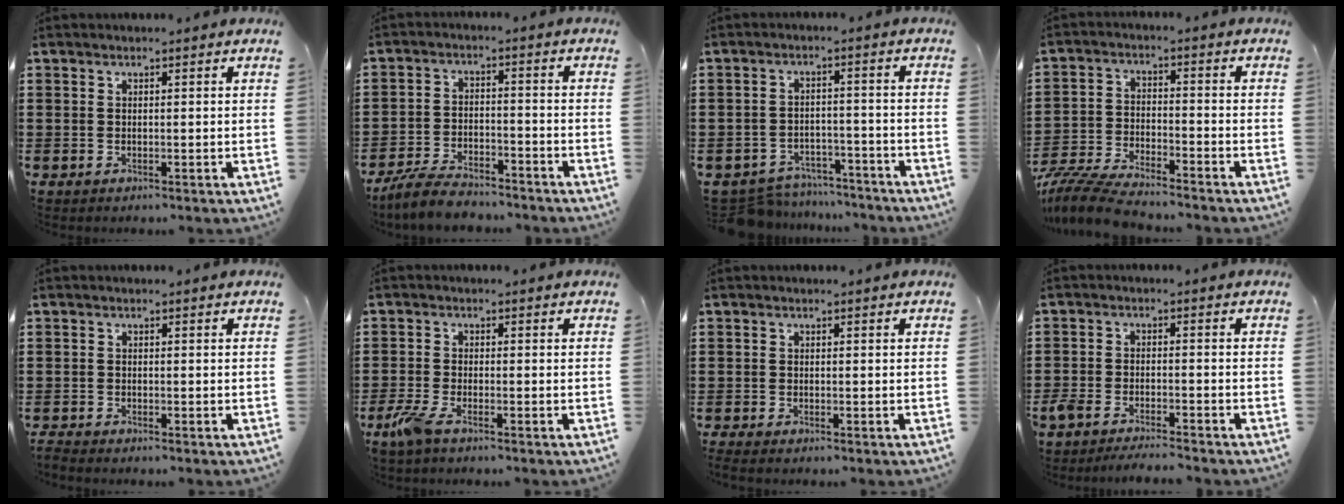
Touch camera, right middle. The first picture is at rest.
{"total": 5.9, "force": [-5.4, 1.2, 2.0], "torque": [-0.043, 0.005, -0.108]}
{"total": 5.5, "force": [-5.4, 1.0, 0.4], "torque": [-0.013, 0.010, -0.110]}
{"total": 7.2, "force": [-6.9, 0.7, 2.1], "torque": [-0.053, 0.001, -0.136]}
{"total": 1.0, "force": [-1.0, 0.0, 0.1], "torque": [-0.005, -0.002, -0.019]}
{"total": 3.4, "force": [-2.0, 0.7, 2.6], "torque": [-0.072, -0.009, -0.045]}
{"total": 0.6, "force": [-0.6, 0.0, 0.3], "torque": [-0.007, -0.005, -0.010]}
{"total": 3.7, "force": [-3.6, 0.4, 0.7], "torque": [-0.036, -0.006, -0.081]}